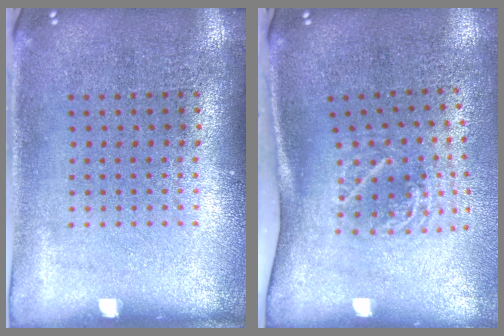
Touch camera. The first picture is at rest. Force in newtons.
{"total": 2.0, "press": 1.3, "slide": 1.5}